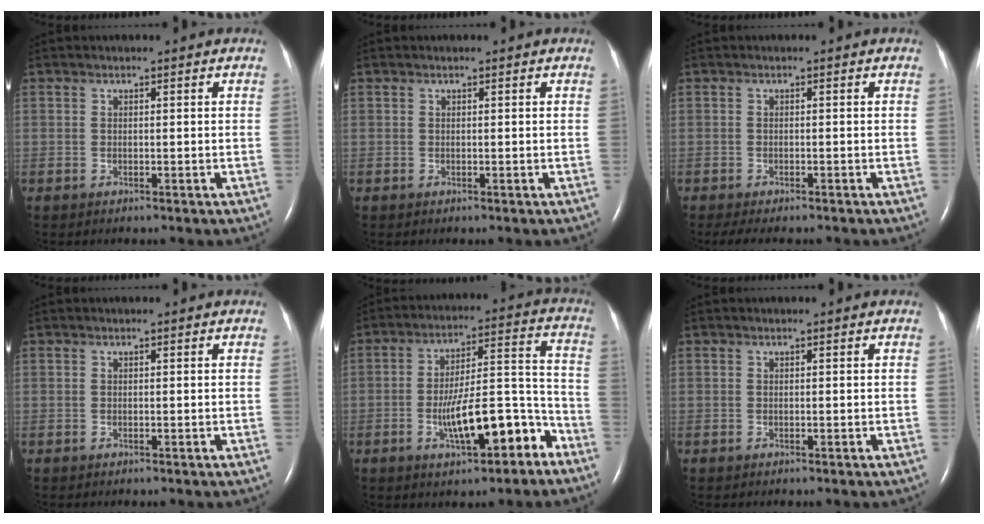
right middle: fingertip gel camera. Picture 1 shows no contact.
{"total": 0.0}
{"total": 6.2, "force": [-5.2, 1.7, 3.0], "torque": [-0.043, -0.008, -0.072]}
{"total": 0.0}
{"total": 12.6, "force": [-6.3, 3.2, 10.4], "torque": [-0.167, 0.027, -0.092]}
{"total": 0.0}